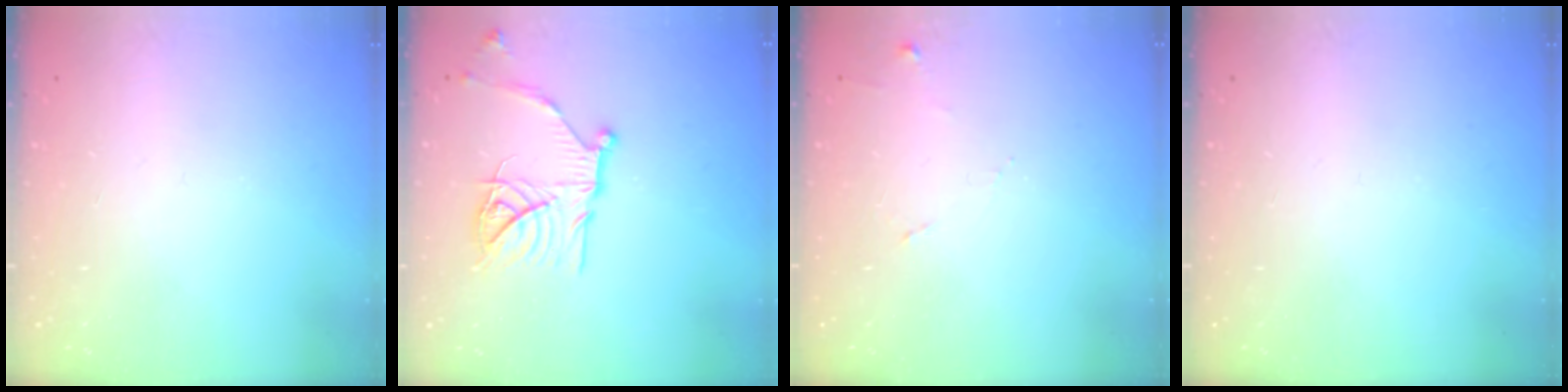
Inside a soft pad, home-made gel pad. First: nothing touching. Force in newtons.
{"total": 18.0, "press": 18.0, "slide": 1.5}
{"total": 5.9, "press": 5.8, "slide": 0.7}
{"total": 0.0}